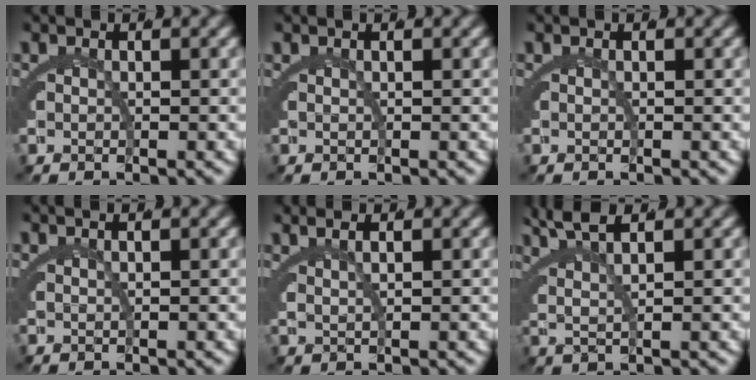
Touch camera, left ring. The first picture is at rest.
{"total": 0.5, "force": [0.4, -0.3, 0.2], "torque": [-0.001, 0.002, 0.008]}
{"total": 0.0}
{"total": 1.3, "force": [1.0, -0.4, 0.6], "torque": [0.000, 0.009, 0.017]}
{"total": 3.2, "force": [2.5, 0.8, 1.9], "torque": [-0.020, 0.015, 0.040]}
{"total": 4.6, "force": [3.3, 1.3, 3.0], "torque": [-0.055, 0.011, 0.054]}